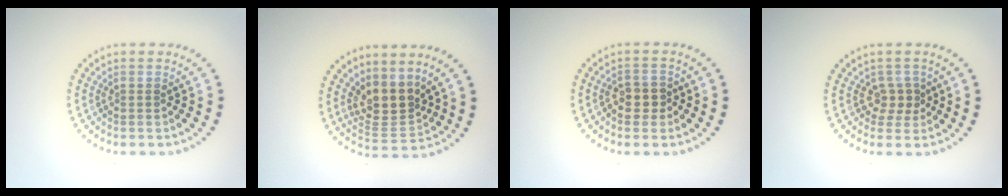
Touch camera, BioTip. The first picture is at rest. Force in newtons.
{"total": 3.6, "press": 2.7, "slide": 2.4}
{"total": 1.9, "press": 1.8, "slide": 0.5}
{"total": 1.9, "press": 1.6, "slide": 1.0}